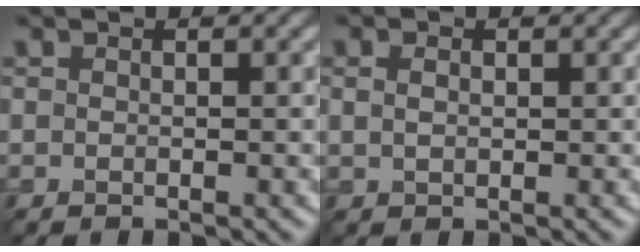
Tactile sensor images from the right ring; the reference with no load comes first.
{"total": 1.3, "force": [0.5, 0.9, 0.9], "torque": [-0.020, -0.002, 0.013]}